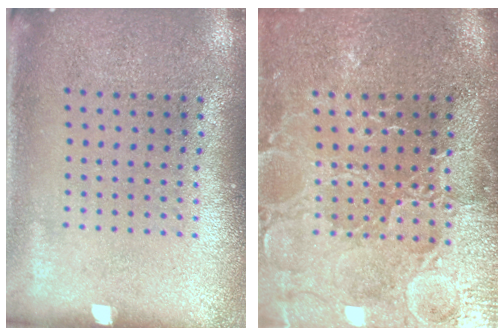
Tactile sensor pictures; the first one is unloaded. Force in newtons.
{"total": 3.7, "press": 3.6, "slide": 0.8}